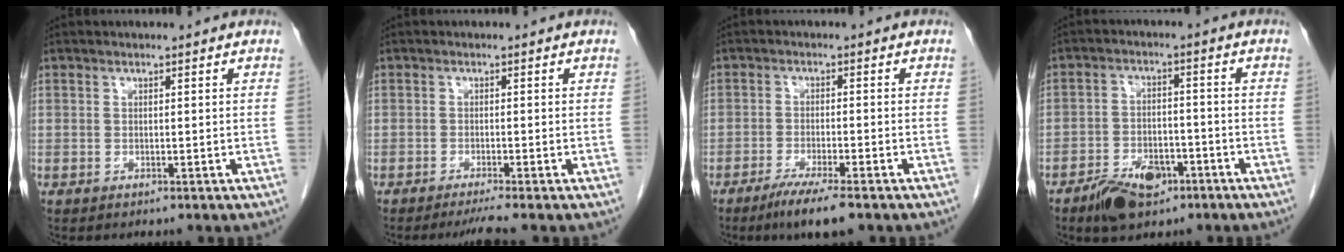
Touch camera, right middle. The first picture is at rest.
{"total": 2.9, "force": [-2.4, -0.9, 1.4], "torque": [-0.024, -0.008, -0.042]}
{"total": 6.3, "force": [-4.4, 0.3, 4.5], "torque": [-0.078, -0.015, -0.073]}
{"total": 7.3, "force": [-4.6, 3.8, 4.2], "torque": [-0.076, 0.000, -0.073]}